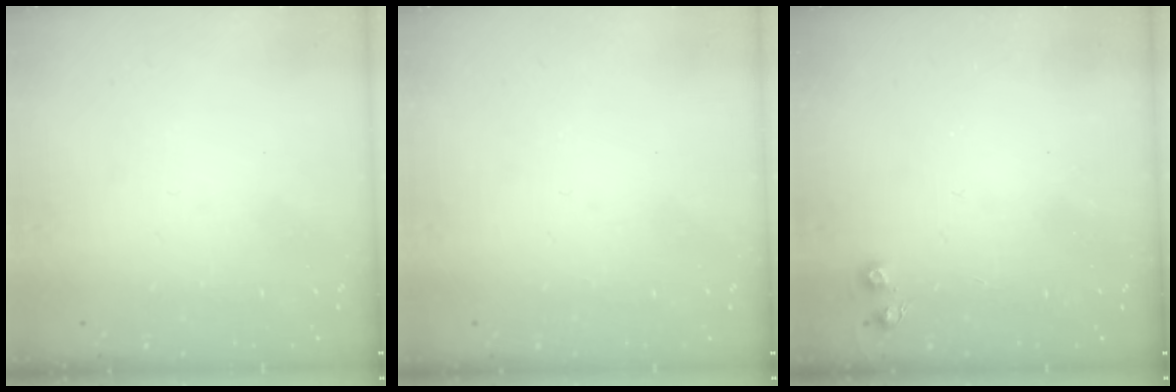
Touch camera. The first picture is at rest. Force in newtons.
{"total": 0.0}
{"total": 5.3, "press": 5.2, "slide": 0.7}